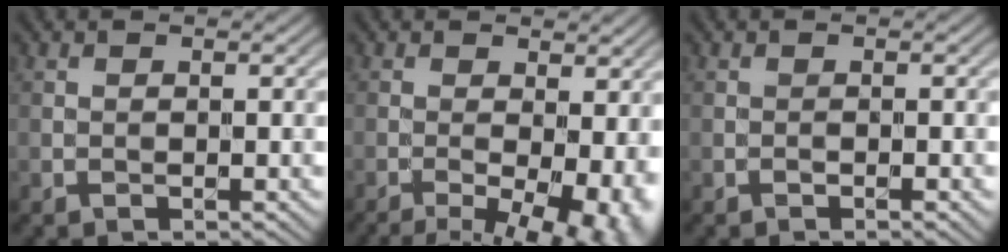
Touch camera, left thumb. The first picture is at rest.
{"total": 11.8, "force": [-4.1, 4.6, 10.1], "torque": [-0.139, -0.016, -0.044]}
{"total": 0.5, "force": [-0.4, -0.1, 0.3], "torque": [-0.008, 0.000, -0.005]}